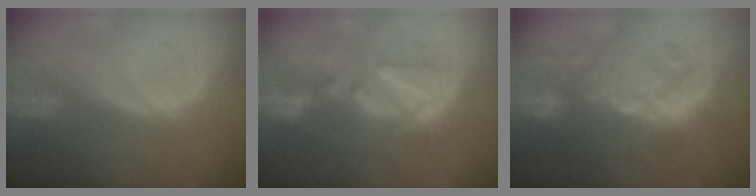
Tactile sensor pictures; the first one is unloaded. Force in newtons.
{"total": 8.3, "press": 7.9, "slide": 2.6}
{"total": 9.1, "press": 9.0, "slide": 1.6}